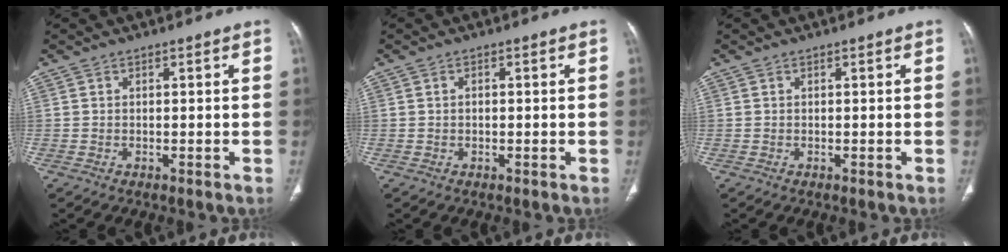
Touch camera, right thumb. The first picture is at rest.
{"total": 0.8, "force": [0.0, 0.6, 0.6], "torque": [-0.012, 0.006, 0.001]}
{"total": 0.0}